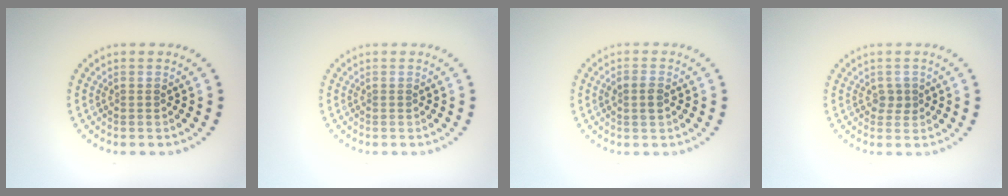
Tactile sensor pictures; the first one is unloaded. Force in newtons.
{"total": 0.0}
{"total": 1.5, "press": 1.5, "slide": 0.2}
{"total": 1.1, "press": 1.0, "slide": 0.4}